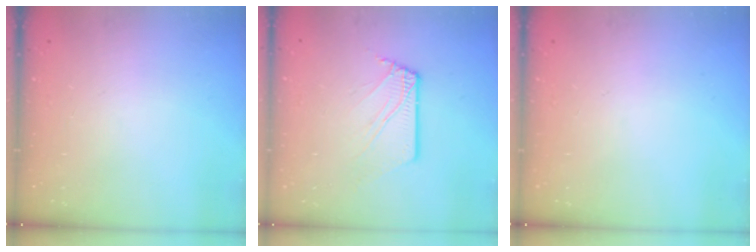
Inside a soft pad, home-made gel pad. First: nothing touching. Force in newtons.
{"total": 3.3, "press": 3.2, "slide": 0.3}
{"total": 0.0}